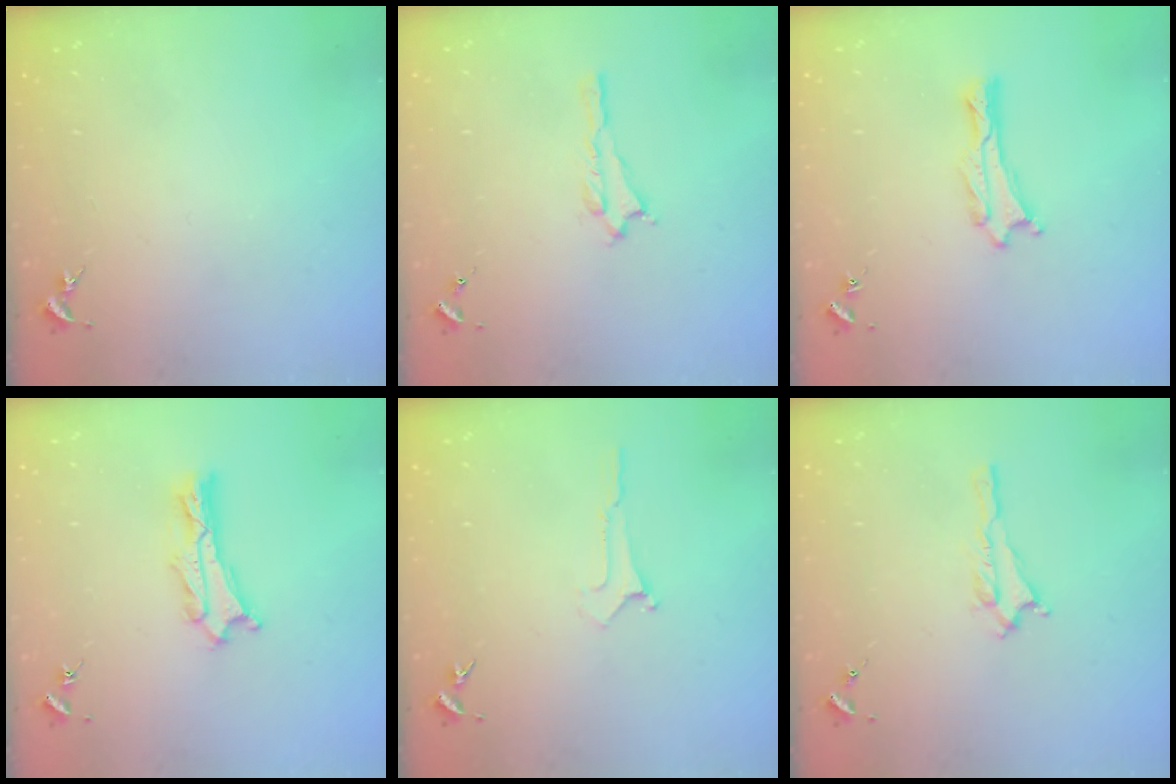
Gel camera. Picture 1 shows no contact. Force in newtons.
{"total": 0.6, "press": 0.6, "slide": 0.2}
{"total": 0.0}
{"total": 2.4, "press": 2.4, "slide": 0.3}
{"total": 0.0}
{"total": 1.4, "press": 1.4, "slide": 0.2}